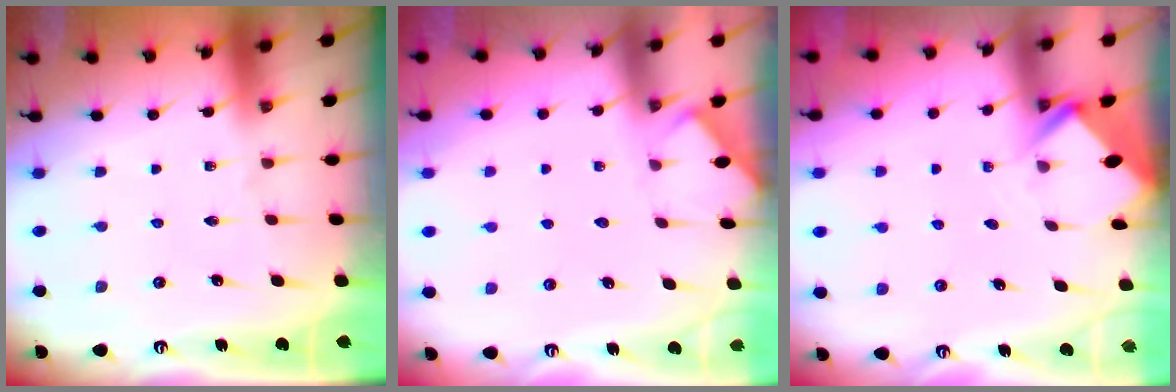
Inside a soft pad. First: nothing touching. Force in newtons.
{"total": 1.9, "press": 1.9, "slide": 0.3}
{"total": 2.7, "press": 2.7, "slide": 0.2}